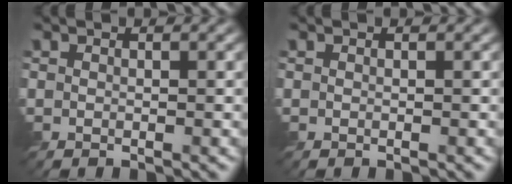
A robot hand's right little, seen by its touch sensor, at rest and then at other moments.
{"total": 0.0}